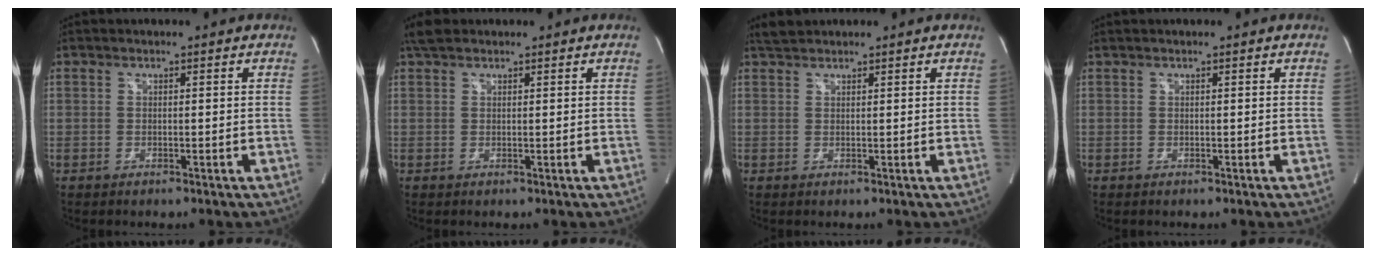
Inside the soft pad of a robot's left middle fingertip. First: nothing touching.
{"total": 2.4, "force": [2.0, 1.0, 1.0], "torque": [-0.023, 0.017, 0.035]}
{"total": 1.9, "force": [1.8, 0.3, 0.3], "torque": [-0.014, 0.012, 0.037]}
{"total": 0.6, "force": [0.6, 0.0, 0.3], "torque": [-0.010, 0.017, 0.016]}